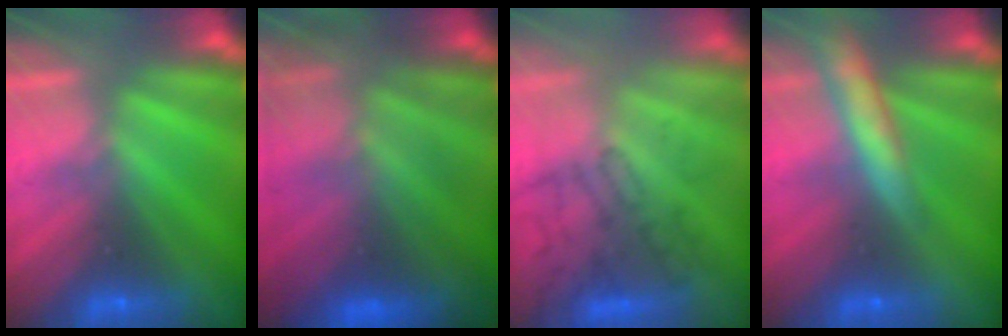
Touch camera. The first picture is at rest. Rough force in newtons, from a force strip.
{"total": 7.4}
{"total": 3.2}
{"total": 8.3}